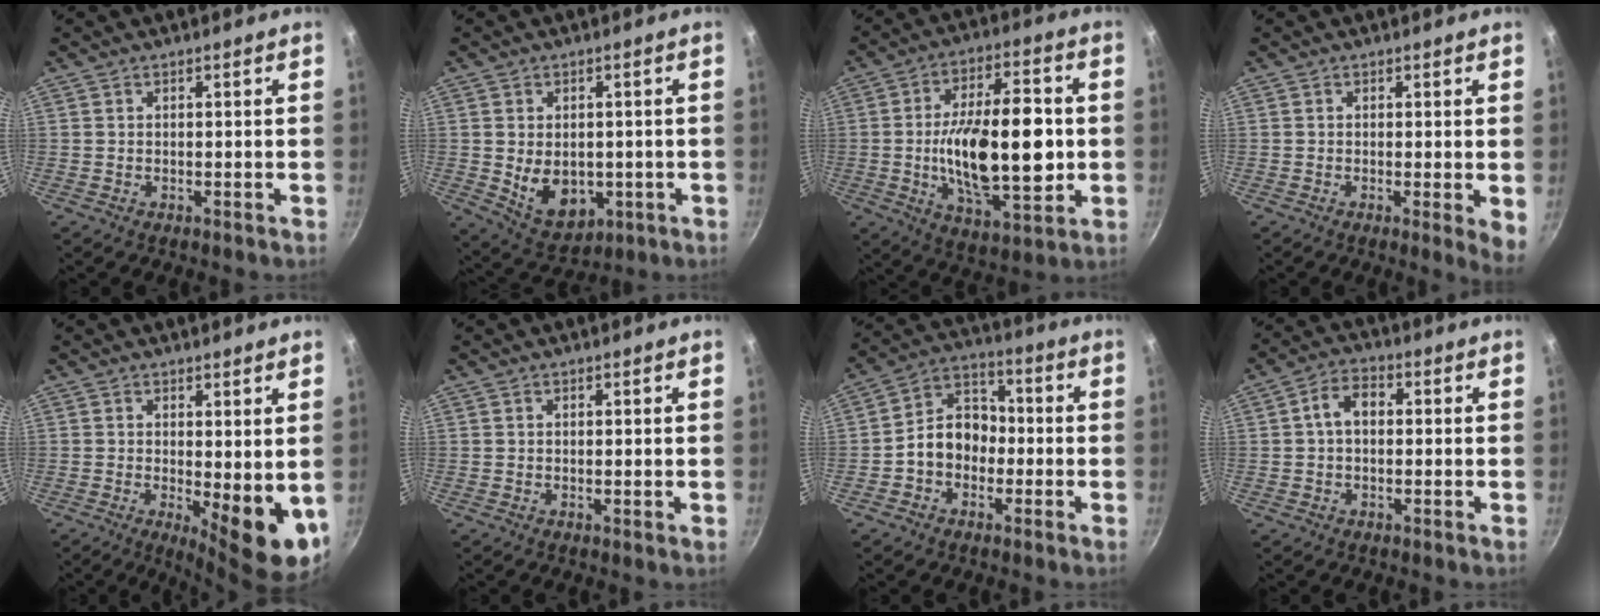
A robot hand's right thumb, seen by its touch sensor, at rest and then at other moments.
{"total": 9.4, "force": [-0.9, 6.7, 6.5], "torque": [-0.079, -0.012, 0.010]}
{"total": 20.9, "force": [-1.3, 9.4, 18.6], "torque": [-0.286, 0.007, -0.017]}
{"total": 3.4, "force": [-0.1, 0.6, 3.4], "torque": [-0.040, -0.015, -0.007]}
{"total": 9.4, "force": [-0.5, 3.2, 8.8], "torque": [-0.101, -0.014, 0.003]}
{"total": 0.0}
{"total": 9.3, "force": [-2.0, 7.3, 5.3], "torque": [-0.046, 0.040, -0.050]}
{"total": 5.2, "force": [0.3, 3.5, 3.8], "torque": [-0.059, 0.017, -0.003]}